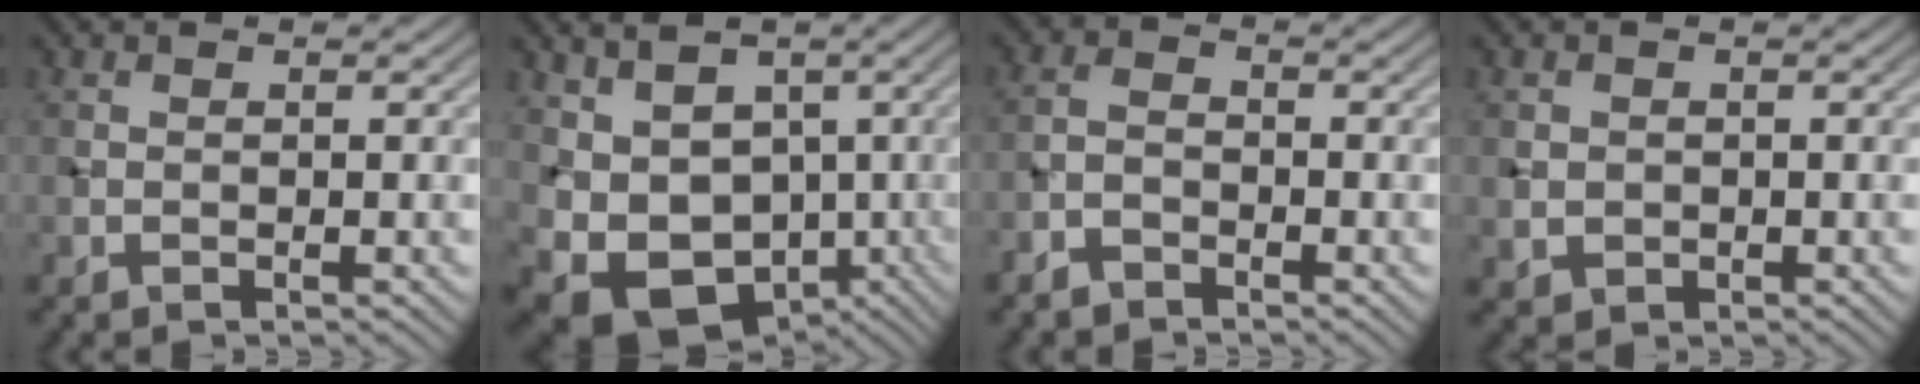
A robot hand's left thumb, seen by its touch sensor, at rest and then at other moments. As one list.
[{"total": 11.1, "force": [-0.8, 9.3, 6.0], "torque": [-0.127, -0.019, 0.000]}, {"total": 2.6, "force": [-2.3, 1.0, 0.7], "torque": [-0.013, 0.000, -0.054]}, {"total": 1.8, "force": [-0.3, 1.7, 0.4], "torque": [-0.011, -0.008, -0.004]}]